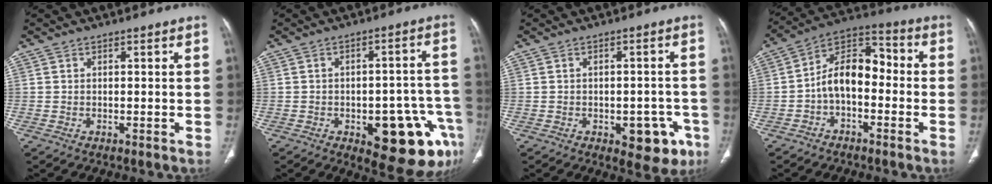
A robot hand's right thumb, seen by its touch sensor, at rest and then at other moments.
{"total": 16.3, "force": [-6.5, 7.0, 13.2], "torque": [-0.115, 0.042, -0.065]}
{"total": 8.9, "force": [-3.8, 4.9, 6.4], "torque": [-0.043, 0.018, -0.039]}
{"total": 10.9, "force": [-1.9, 6.7, 8.4], "torque": [-0.121, 0.047, -0.047]}